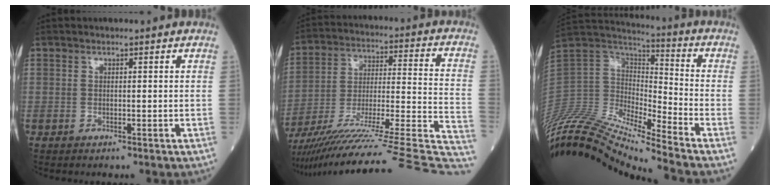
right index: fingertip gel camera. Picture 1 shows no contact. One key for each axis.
{"total": 33.2, "fx": -28.9, "fy": -0.6, "fz": 16.2, "tx": -0.160, "ty": -0.022, "tz": -0.415}
{"total": 20.1, "fx": -18.9, "fy": 0.9, "fz": 6.8, "tx": -0.132, "ty": 0.039, "tz": -0.339}